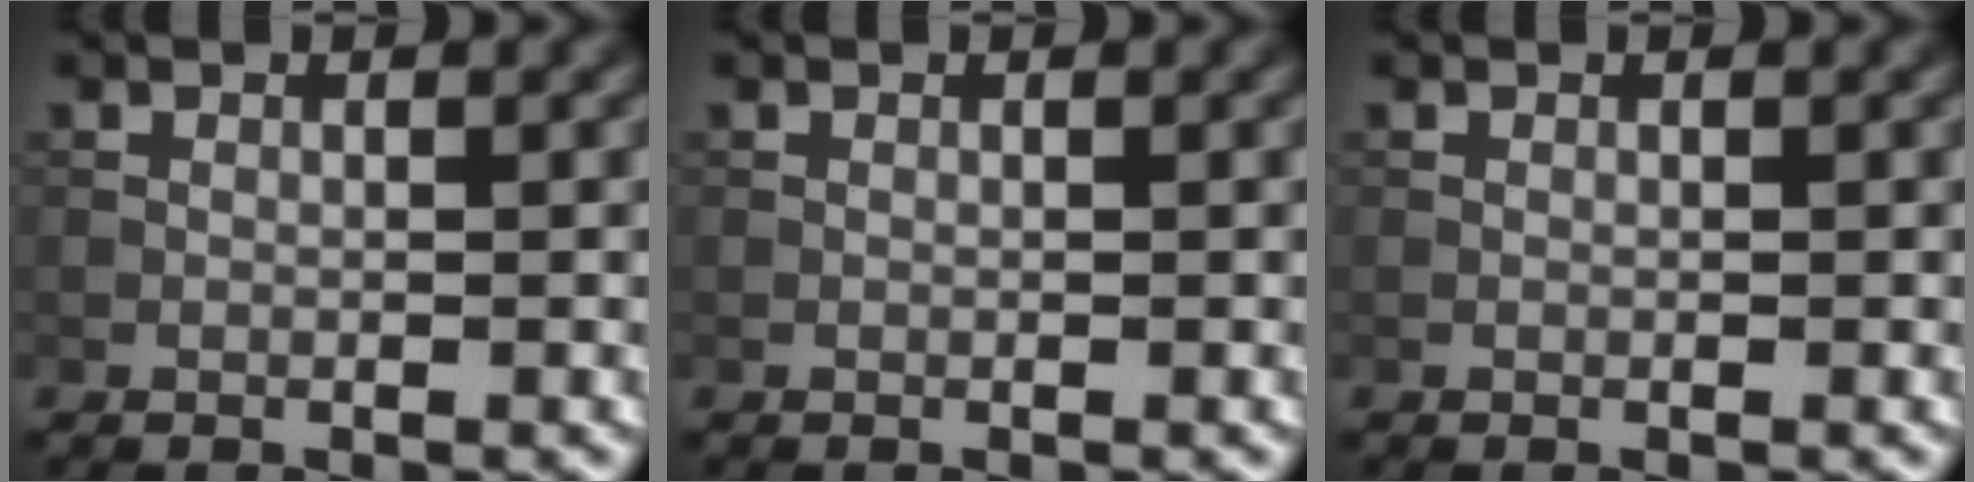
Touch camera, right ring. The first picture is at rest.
{"total": 0.0}
{"total": 0.0}